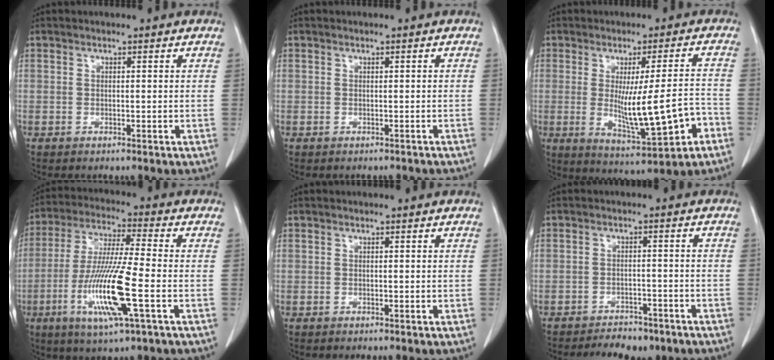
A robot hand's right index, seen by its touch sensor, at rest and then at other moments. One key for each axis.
{"total": 2.2, "fx": -1.9, "fy": 1.0, "fz": 0.5, "tx": -0.004, "ty": 0.000, "tz": -0.024}
{"total": 12.6, "fx": -2.9, "fy": 1.2, "fz": 12.2, "tx": -0.190, "ty": -0.013, "tz": -0.029}
{"total": 14.2, "fx": -4.2, "fy": 0.5, "fz": 13.5, "tx": -0.273, "ty": -0.017, "tz": -0.080}
{"total": 0.0}
{"total": 6.7, "fx": -5.5, "fy": 3.0, "fz": 2.4, "tx": -0.030, "ty": 0.005, "tz": -0.073}